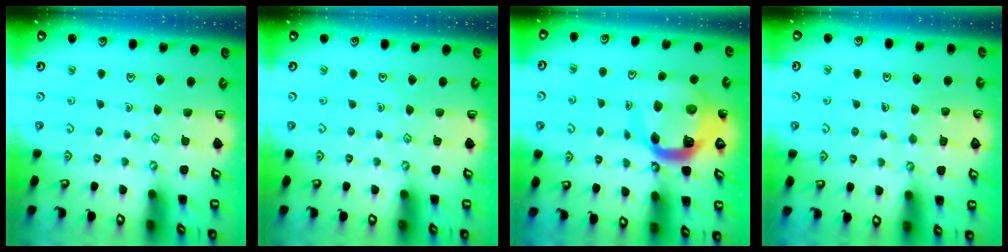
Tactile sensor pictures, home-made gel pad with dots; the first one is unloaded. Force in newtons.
{"total": 0.0}
{"total": 10.7, "press": 10.6, "slide": 1.3}
{"total": 5.2, "press": 5.2, "slide": 0.4}